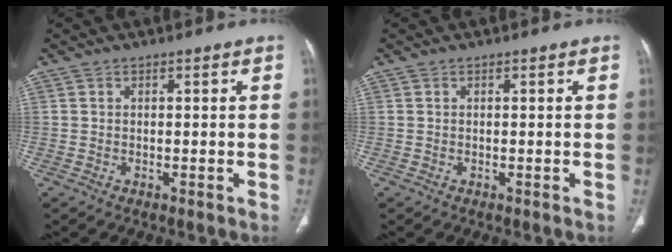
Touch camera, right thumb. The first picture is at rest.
{"total": 0.0}